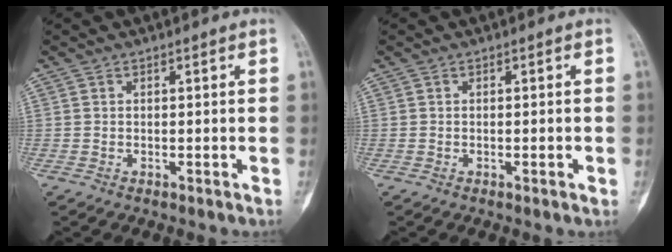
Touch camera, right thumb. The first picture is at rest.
{"total": 1.1, "force": [-0.3, 0.3, 0.9], "torque": [-0.013, 0.000, -0.002]}